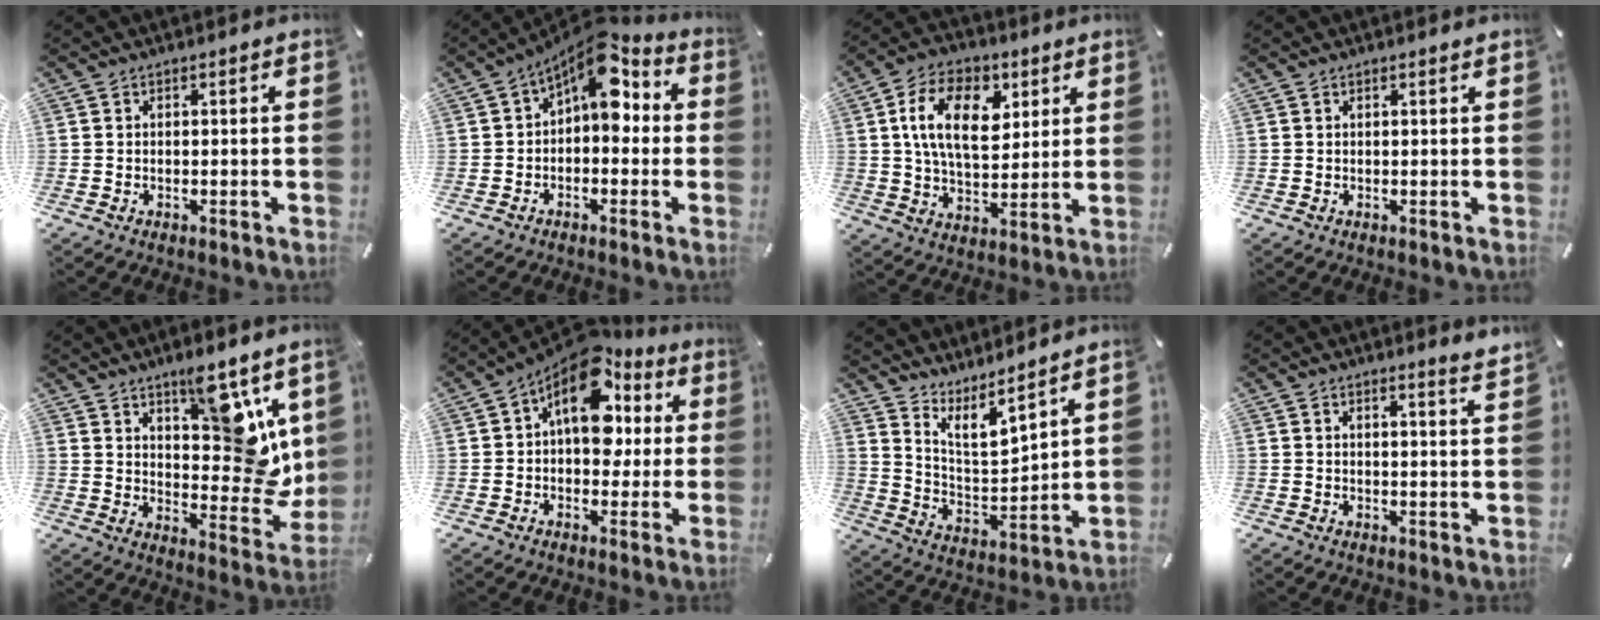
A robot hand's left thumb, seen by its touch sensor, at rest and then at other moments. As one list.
[{"total": 10.5, "force": [4.6, 5.6, 7.6], "torque": [-0.115, -0.030, 0.079]}, {"total": 15.2, "force": [4.9, 9.6, 10.7], "torque": [-0.192, 0.005, 0.087]}, {"total": 0.5, "force": [0.3, -0.1, 0.4], "torque": [-0.005, 0.000, 0.005]}, {"total": 14.2, "force": [7.5, 6.9, 10.0], "torque": [-0.099, -0.071, 0.131]}, {"total": 15.5, "force": [5.8, 9.6, 10.7], "torque": [-0.168, -0.045, 0.097]}, {"total": 8.0, "force": [7.4, 1.5, 2.7], "torque": [-0.068, -0.064, 0.131]}, {"total": 3.2, "force": [3.0, -0.5, 1.2], "torque": [-0.022, -0.023, 0.051]}]